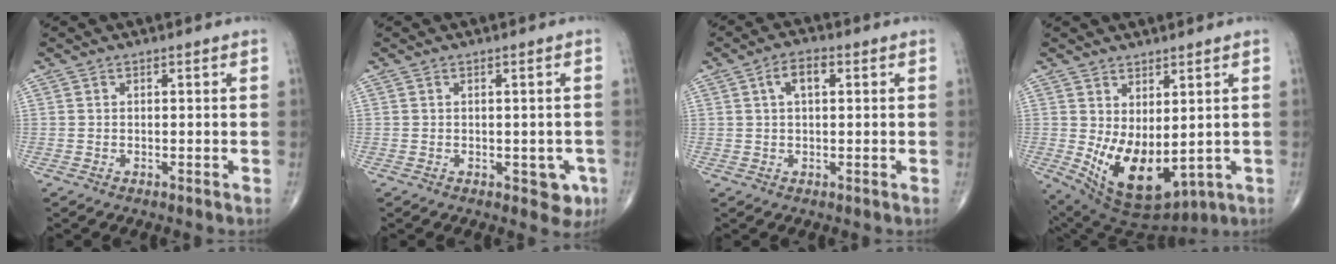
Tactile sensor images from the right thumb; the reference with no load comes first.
{"total": 3.7, "force": [-1.2, 2.2, 2.8], "torque": [-0.003, 0.001, -0.010]}
{"total": 4.5, "force": [1.3, 2.2, 3.7], "torque": [-0.066, 0.012, 0.022]}
{"total": 12.5, "force": [-0.4, 6.5, 10.7], "torque": [-0.168, -0.022, 0.025]}